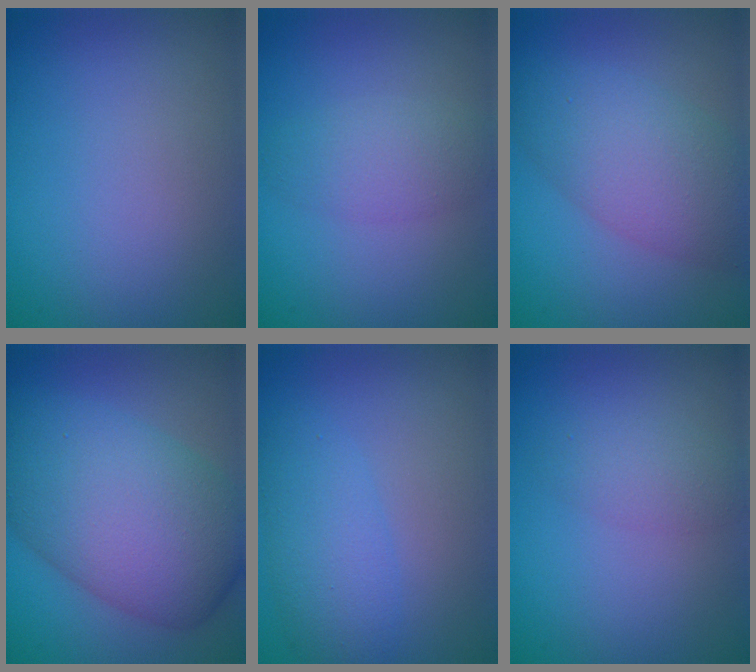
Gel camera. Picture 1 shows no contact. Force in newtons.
{"total": 2.8, "press": 2.8, "slide": 0.1}
{"total": 6.1, "press": 6.1, "slide": 0.3}
{"total": 11.8, "press": 11.8, "slide": 0.2}
{"total": 2.2, "press": 2.2, "slide": 0.1}
{"total": 2.0, "press": 2.0, "slide": 0.1}